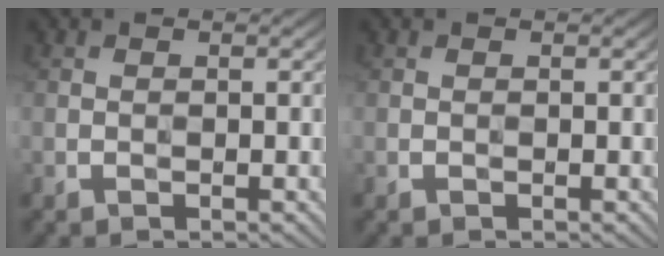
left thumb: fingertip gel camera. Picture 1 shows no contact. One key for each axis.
{"total": 0.0}